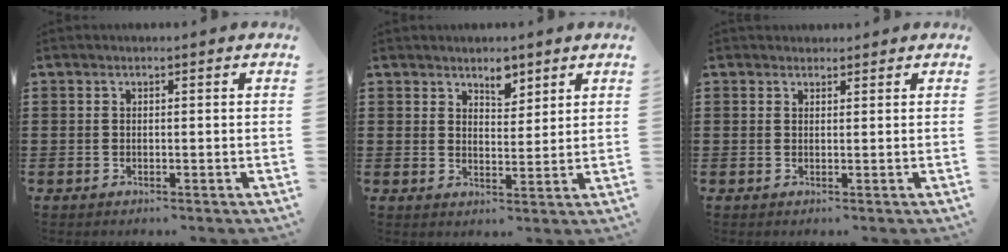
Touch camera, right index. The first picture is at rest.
{"total": 3.7, "force": [2.9, 1.7, 1.5], "torque": [-0.020, 0.000, 0.051]}
{"total": 1.0, "force": [0.9, 0.4, -0.1], "torque": [0.001, 0.002, 0.019]}